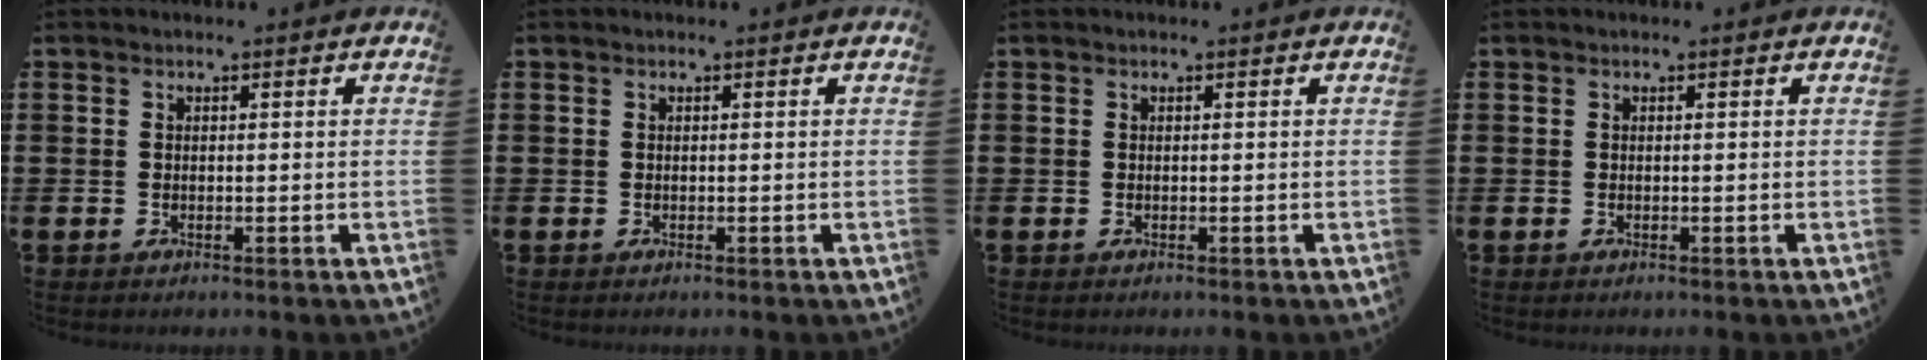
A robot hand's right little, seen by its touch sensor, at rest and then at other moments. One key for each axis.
{"total": 0.0}
{"total": 0.0}
{"total": 0.0}